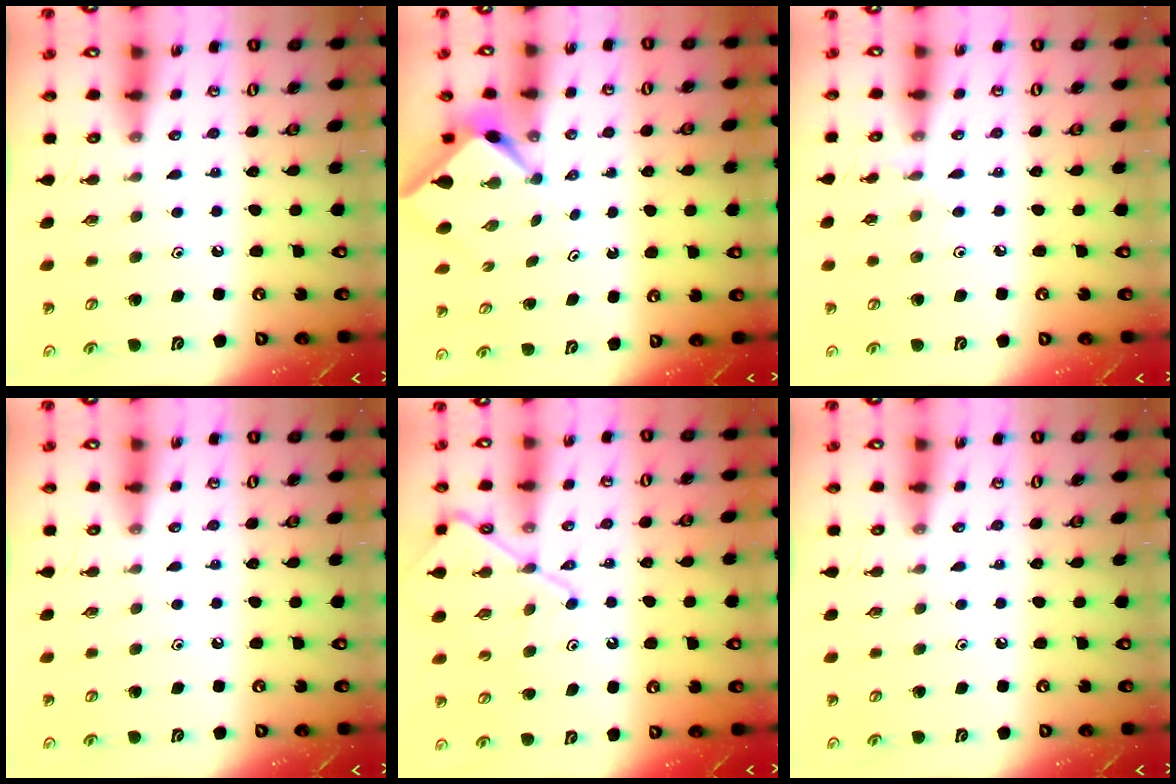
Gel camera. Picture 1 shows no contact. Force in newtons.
{"total": 2.6, "press": 2.6, "slide": 0.3}
{"total": 2.7, "press": 2.7, "slide": 0.4}
{"total": 0.0}
{"total": 10.8, "press": 10.7, "slide": 1.1}
{"total": 0.0}